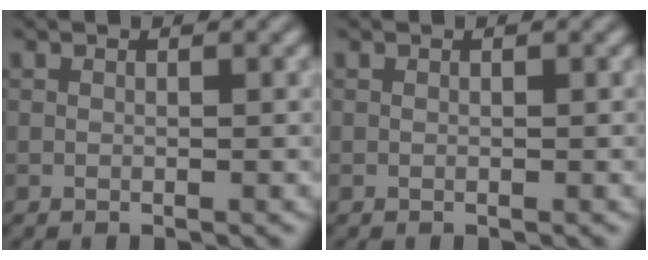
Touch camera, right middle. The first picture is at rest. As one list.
[{"total": 0.0}]